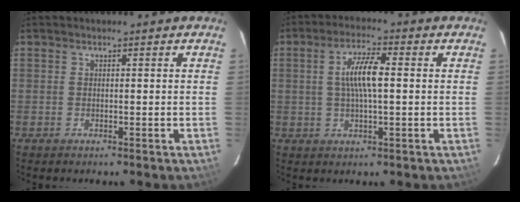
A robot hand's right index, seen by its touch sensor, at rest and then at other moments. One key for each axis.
{"total": 7.1, "fx": 0.7, "fy": 1.8, "fz": 6.8, "tx": -0.128, "ty": 0.007, "tz": 0.015}